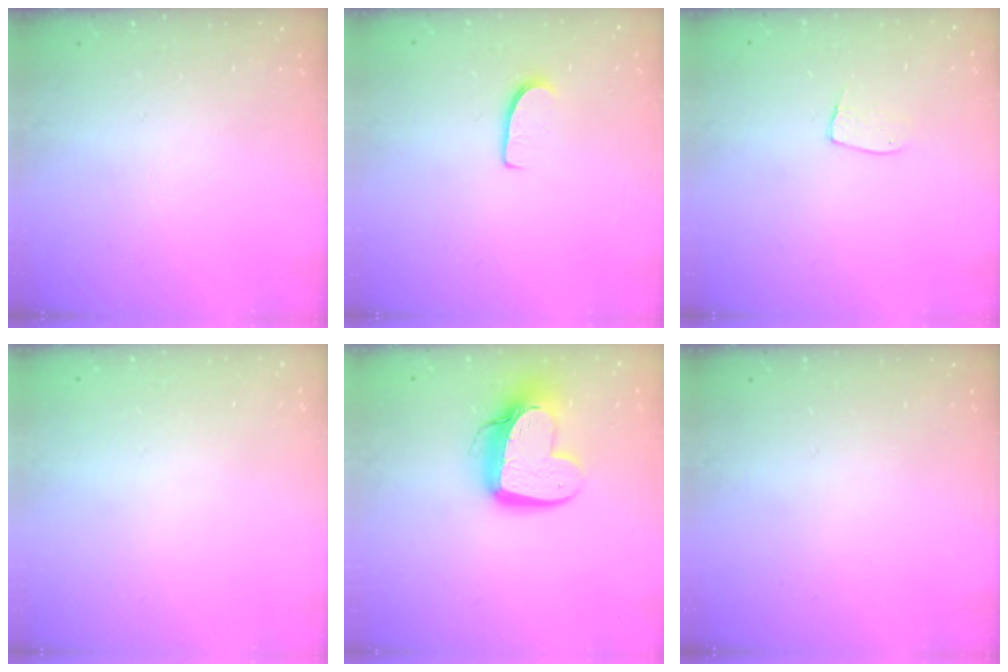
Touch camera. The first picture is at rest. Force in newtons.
{"total": 5.8, "press": 5.7, "slide": 0.5}
{"total": 5.2, "press": 5.2, "slide": 0.3}
{"total": 0.0}
{"total": 13.7, "press": 13.7, "slide": 1.3}
{"total": 0.0}